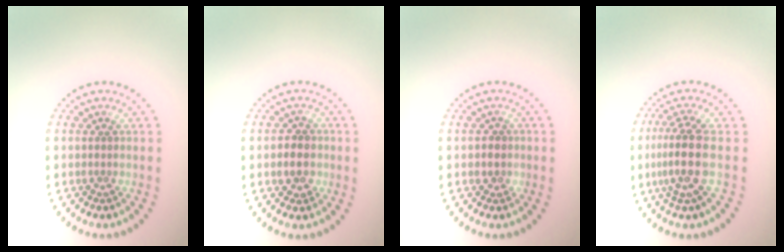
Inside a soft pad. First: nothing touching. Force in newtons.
{"total": 1.9, "press": 1.8, "slide": 0.6}
{"total": 1.1, "press": 1.0, "slide": 0.5}
{"total": 3.8, "press": 3.0, "slide": 2.4}